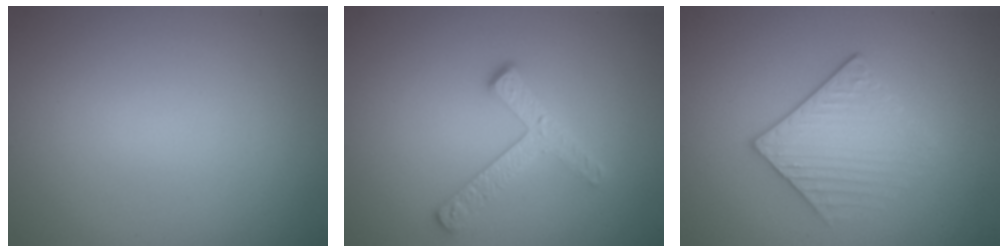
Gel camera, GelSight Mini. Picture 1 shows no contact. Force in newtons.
{"total": 2.8, "press": 2.4, "slide": 1.4}
{"total": 3.0, "press": 2.8, "slide": 1.1}